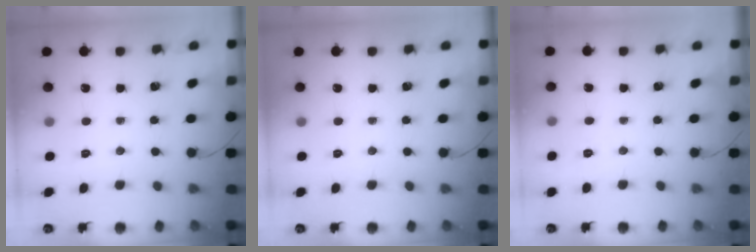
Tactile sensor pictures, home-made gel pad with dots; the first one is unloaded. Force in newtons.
{"total": 0.0}
{"total": 2.0, "press": 0.8, "slide": 1.9}